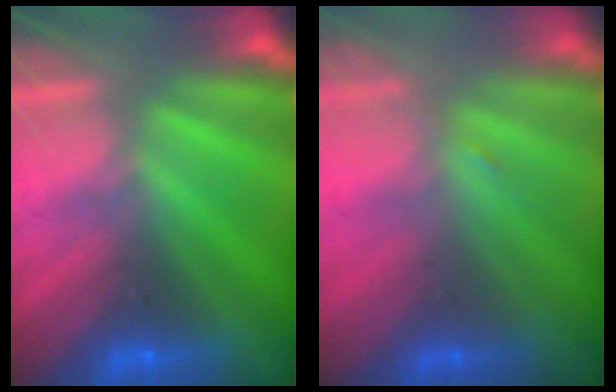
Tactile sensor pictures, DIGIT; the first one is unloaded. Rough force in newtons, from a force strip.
{"total": 1.1}